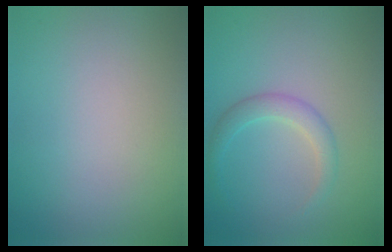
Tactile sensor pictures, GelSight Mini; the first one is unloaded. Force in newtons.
{"total": 2.0, "press": 2.0, "slide": 0.1}